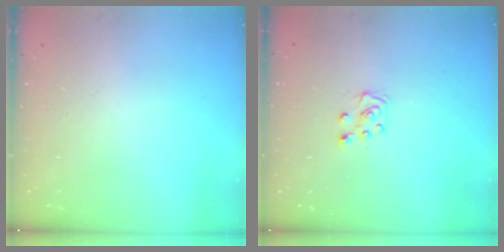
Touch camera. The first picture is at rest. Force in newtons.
{"total": 5.8, "press": 5.8, "slide": 0.8}